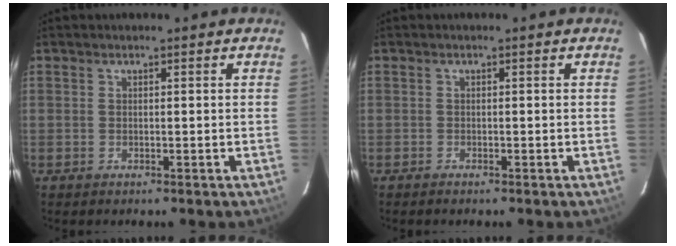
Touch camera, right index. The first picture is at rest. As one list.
[{"total": 0.7, "force": [-0.7, 0.2, 0.2], "torque": [-0.007, -0.001, -0.013]}]